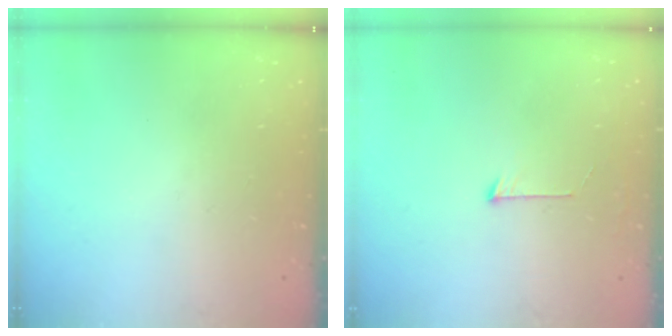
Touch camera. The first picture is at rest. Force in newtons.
{"total": 5.5, "press": 5.5, "slide": 0.5}